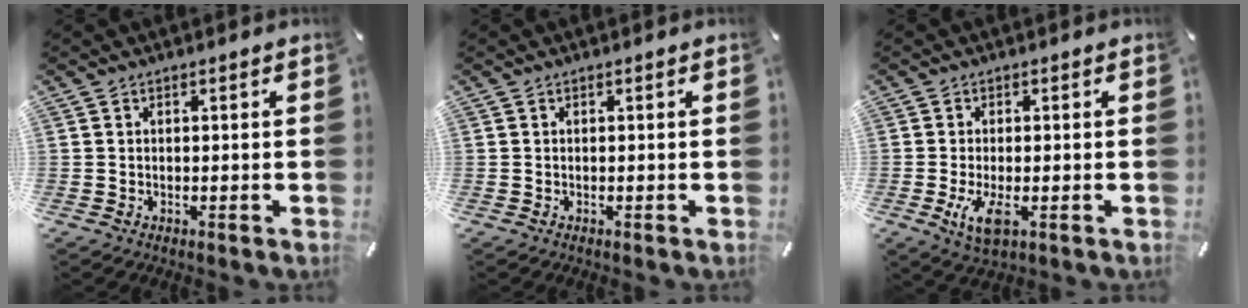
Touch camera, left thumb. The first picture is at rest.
{"total": 0.0}
{"total": 6.0, "force": [-1.5, 2.4, 5.3], "torque": [-0.117, -0.021, -0.030]}